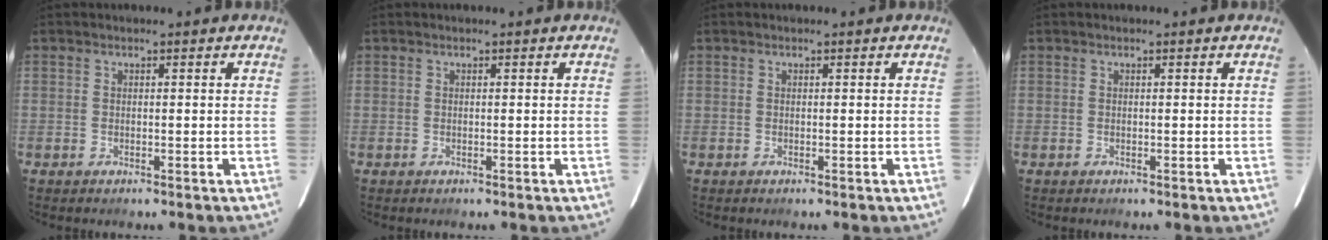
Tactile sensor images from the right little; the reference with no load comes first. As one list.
[{"total": 0.0}, {"total": 0.0}, {"total": 0.0}]